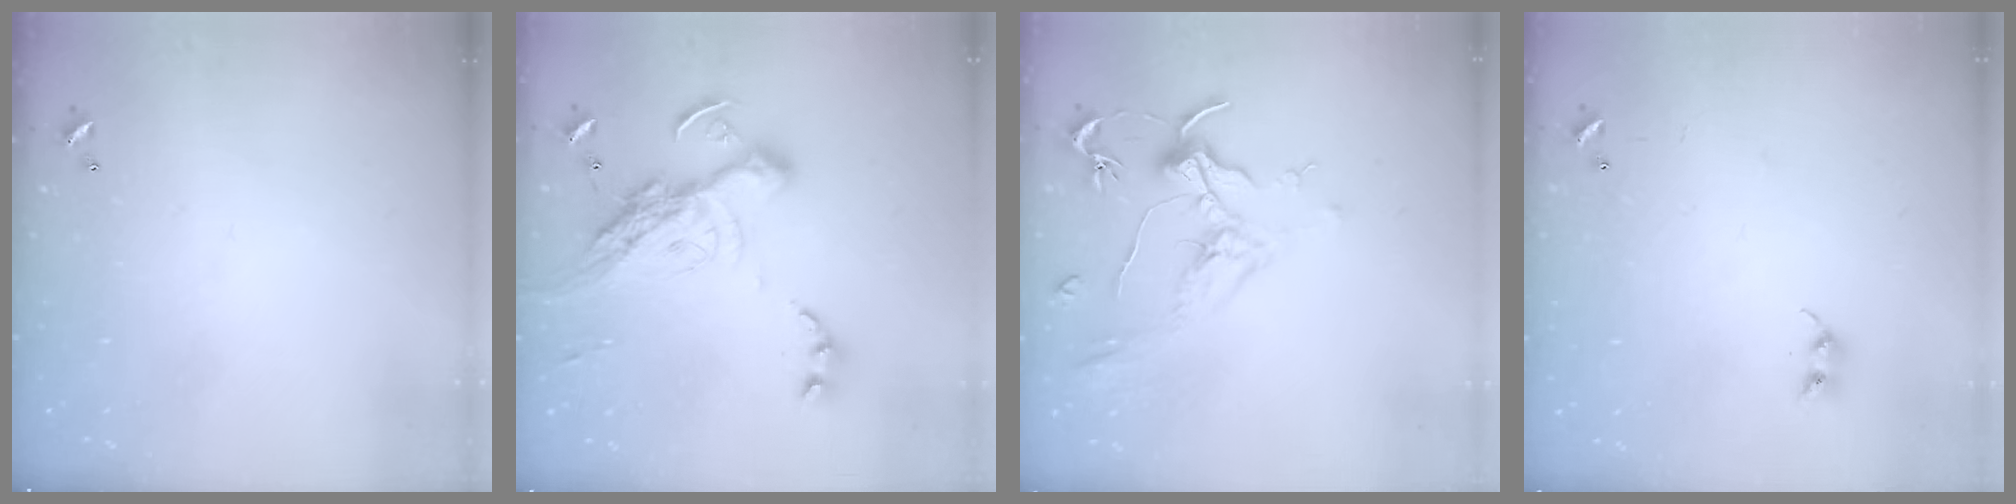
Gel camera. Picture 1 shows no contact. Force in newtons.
{"total": 21.4, "press": 21.3, "slide": 1.9}
{"total": 1.9, "press": 1.7, "slide": 0.9}
{"total": 7.6, "press": 7.6, "slide": 0.5}